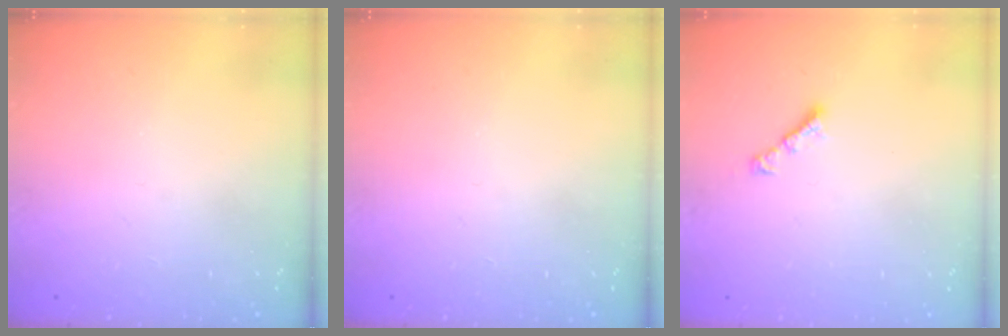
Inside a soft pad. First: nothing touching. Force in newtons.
{"total": 0.0}
{"total": 2.8, "press": 2.8, "slide": 0.7}